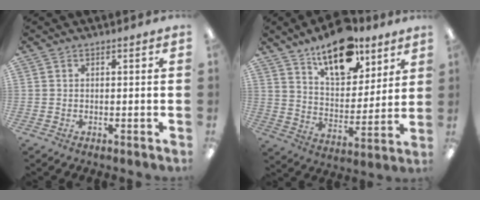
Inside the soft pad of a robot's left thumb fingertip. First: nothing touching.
{"total": 16.9, "force": [11.9, 8.3, 8.7], "torque": [-0.123, -0.069, 0.206]}